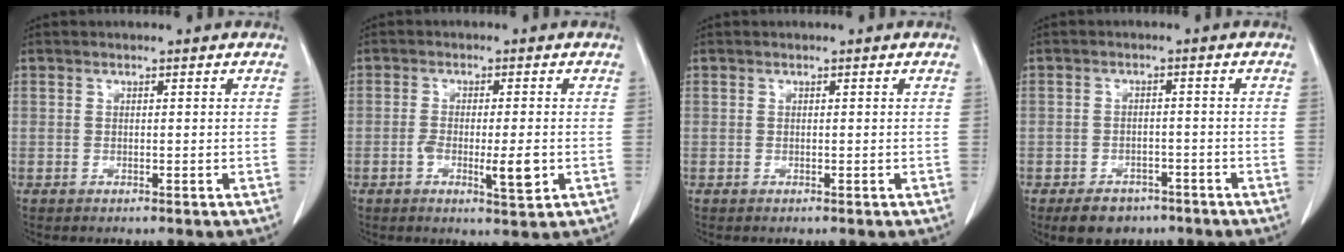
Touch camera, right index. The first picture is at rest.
{"total": 5.3, "force": [-1.4, 1.0, 5.0], "torque": [-0.083, -0.006, -0.019]}
{"total": 0.0}
{"total": 5.6, "force": [-3.8, 3.6, 1.9], "torque": [-0.029, 0.003, -0.053]}